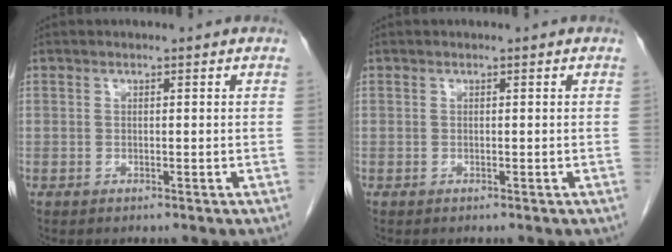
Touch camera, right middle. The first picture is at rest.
{"total": 0.0}